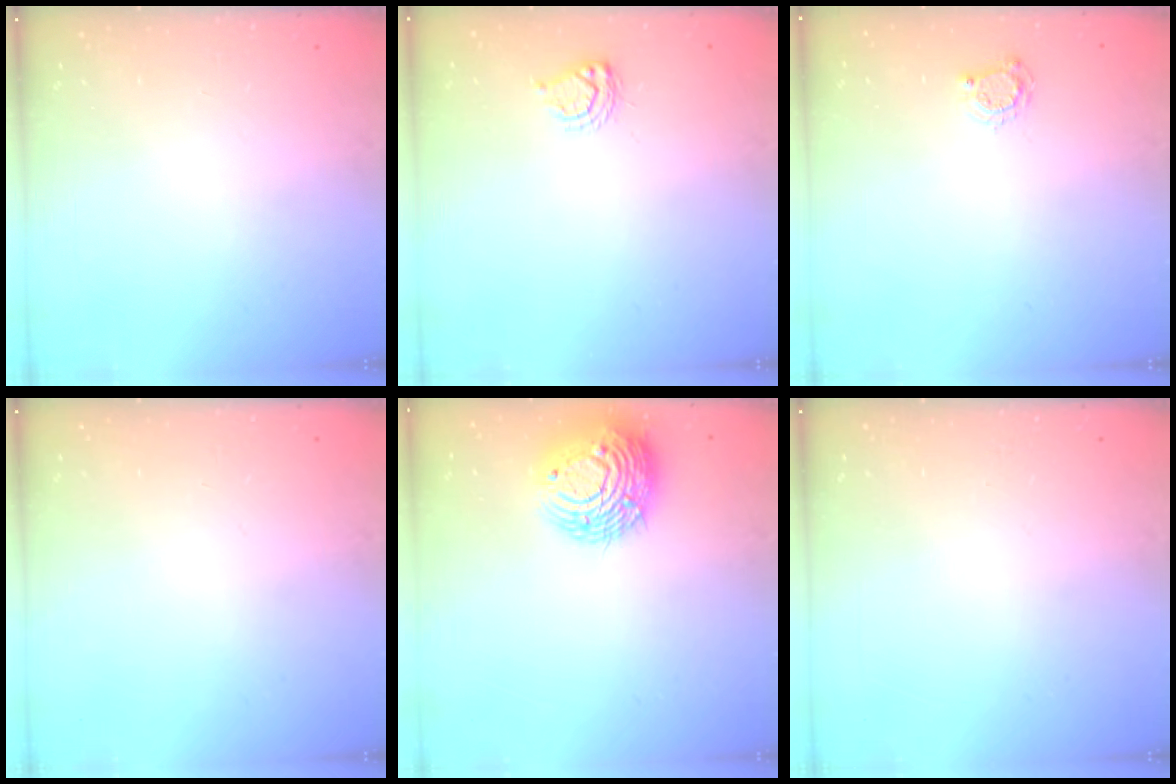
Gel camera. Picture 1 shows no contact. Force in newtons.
{"total": 5.0, "press": 4.9, "slide": 0.6}
{"total": 3.2, "press": 3.2, "slide": 0.4}
{"total": 0.0}
{"total": 13.2, "press": 13.1, "slide": 1.4}
{"total": 0.0}